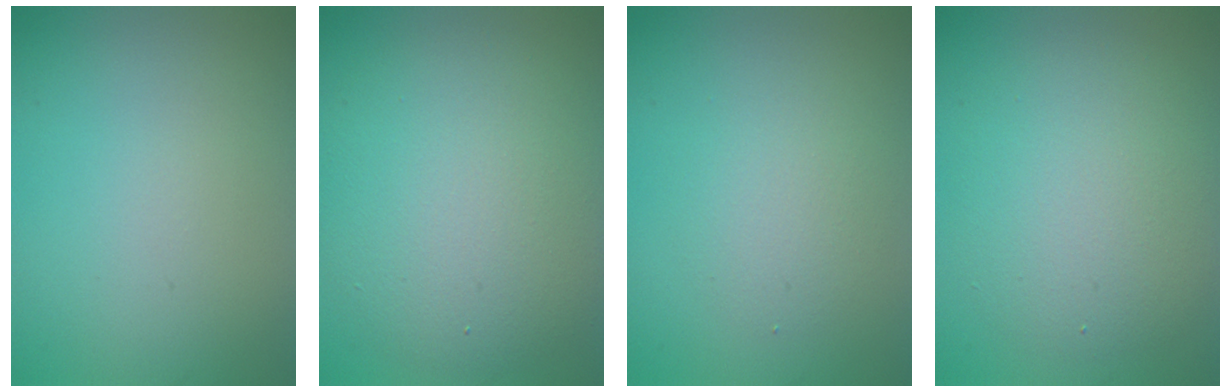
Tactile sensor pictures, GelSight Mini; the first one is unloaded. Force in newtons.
{"total": 8.7, "press": 8.6, "slide": 0.5}
{"total": 2.4, "press": 2.4, "slide": 0.3}
{"total": 5.7, "press": 5.7, "slide": 0.4}